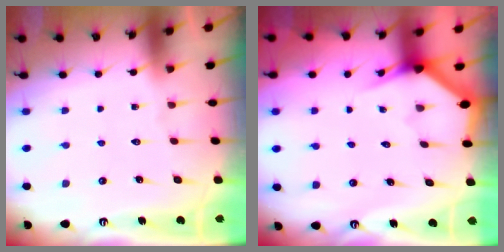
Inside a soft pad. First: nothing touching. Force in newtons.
{"total": 3.0, "press": 3.0, "slide": 0.1}